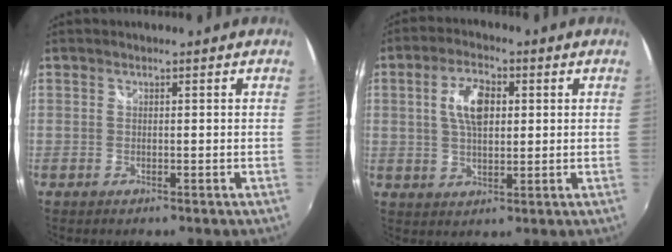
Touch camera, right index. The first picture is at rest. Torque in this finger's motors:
{"motor_torque": [1.24, 0.34, 0.54, 0.13]}